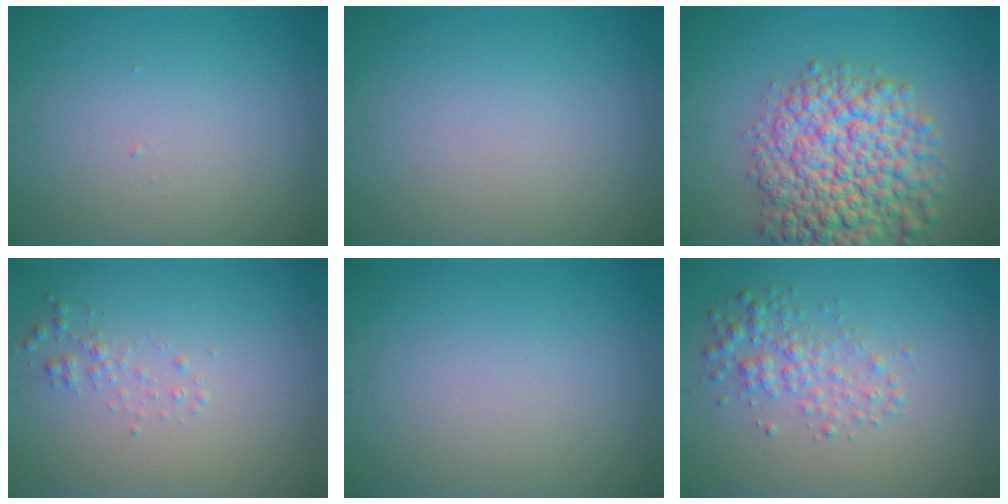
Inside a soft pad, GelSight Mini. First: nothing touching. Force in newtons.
{"total": 0.0}
{"total": 9.5, "press": 9.5, "slide": 0.4}
{"total": 1.1, "press": 1.1, "slide": 0.0}
{"total": 0.0}
{"total": 2.6, "press": 2.6, "slide": 0.0}